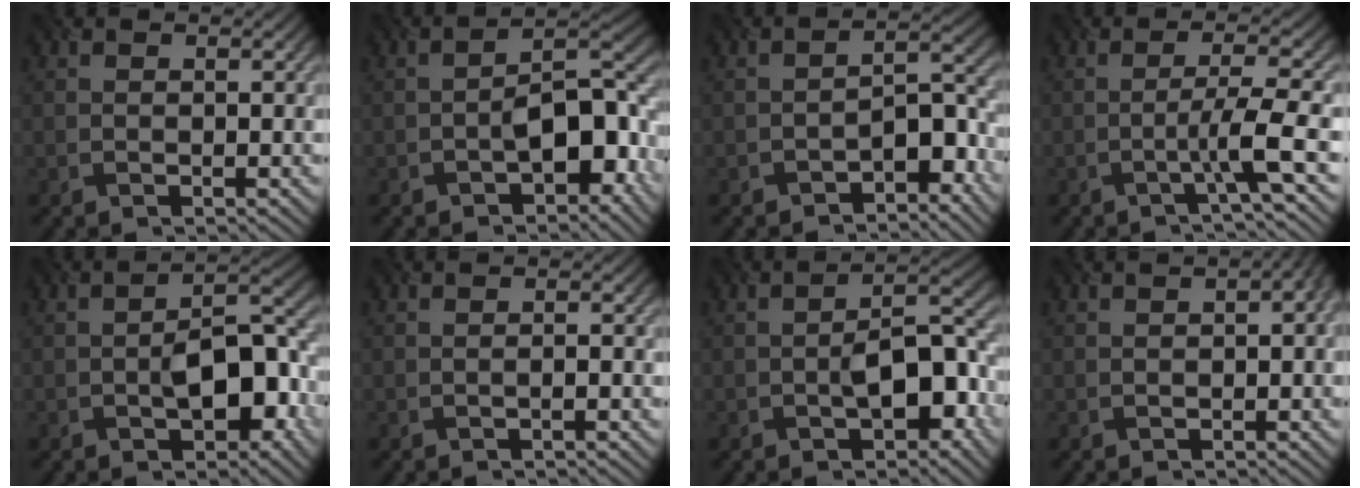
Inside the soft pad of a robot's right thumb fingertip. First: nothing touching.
{"total": 8.0, "force": [-2.9, 3.7, 6.4], "torque": [-0.084, 0.010, -0.051]}
{"total": 5.2, "force": [-3.6, 2.0, 3.2], "torque": [-0.035, 0.013, -0.061]}
{"total": 5.2, "force": [-2.0, 0.3, 4.8], "torque": [-0.075, 0.017, -0.053]}
{"total": 8.1, "force": [-2.1, 4.0, 6.7], "torque": [-0.101, 0.001, -0.032]}
{"total": 0.9, "force": [-0.5, 0.1, 0.7], "torque": [-0.011, 0.004, -0.008]}
{"total": 7.2, "force": [-2.3, 3.3, 6.0], "torque": [-0.086, 0.008, -0.038]}
{"total": 2.9, "force": [-0.2, 1.6, 2.4], "torque": [-0.027, -0.003, 0.004]}